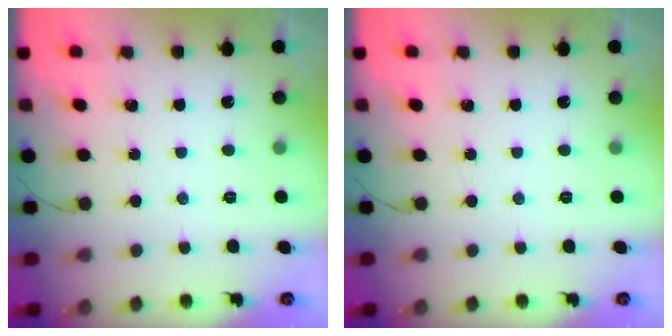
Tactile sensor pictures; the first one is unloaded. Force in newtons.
{"total": 0.0}